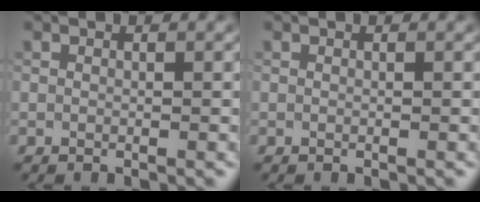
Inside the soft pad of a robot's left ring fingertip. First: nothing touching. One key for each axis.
{"total": 0.0}